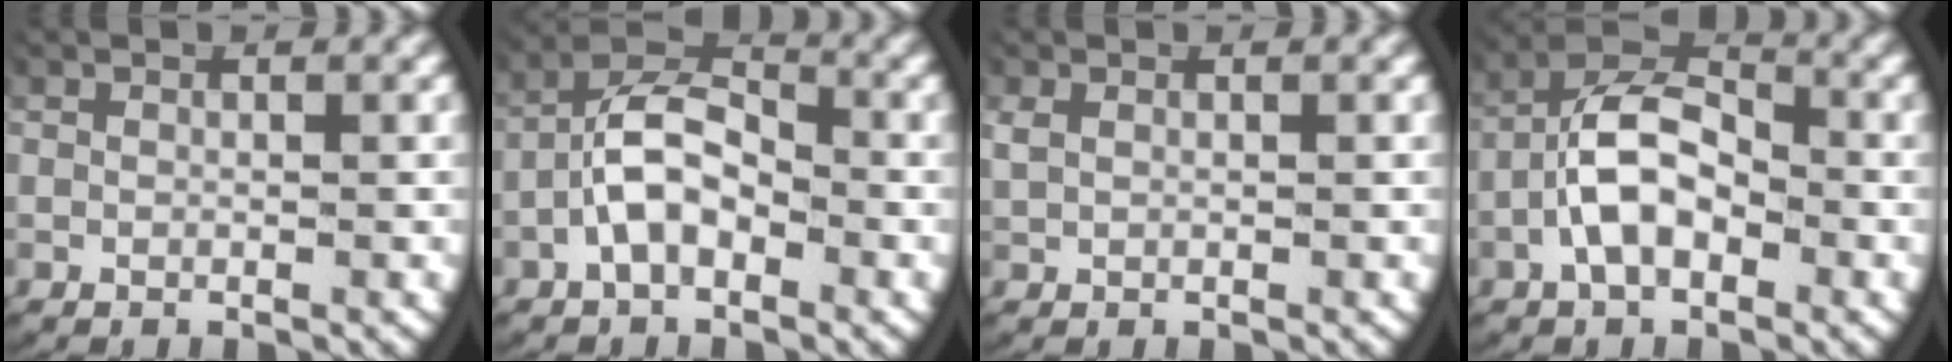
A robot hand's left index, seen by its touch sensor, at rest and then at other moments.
{"total": 6.0, "force": [-1.0, 4.1, 4.2], "torque": [-0.067, -0.004, -0.026]}
{"total": 0.7, "force": [0.3, 0.4, 0.5], "torque": [-0.019, 0.001, 0.012]}
{"total": 6.7, "force": [-0.9, 4.6, 4.9], "torque": [-0.083, -0.004, -0.023]}